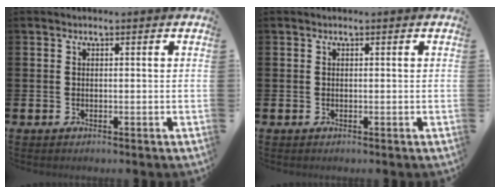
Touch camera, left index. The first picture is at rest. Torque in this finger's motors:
{"motor_torque": [0.11, 0.07, -0.01, -0.01]}